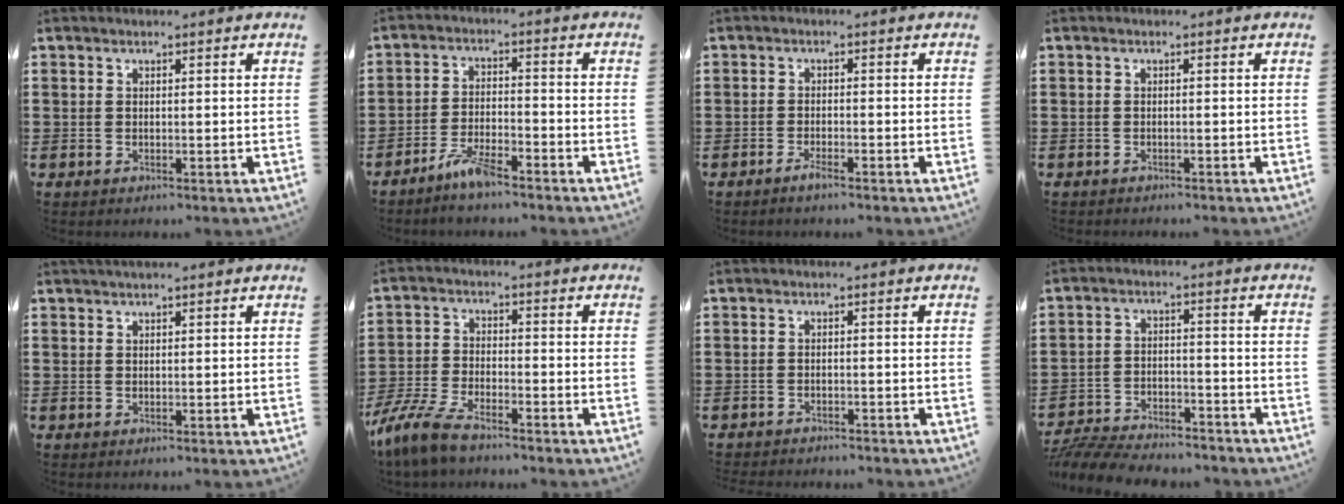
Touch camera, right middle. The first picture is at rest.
{"total": 3.1, "force": [-2.3, 0.3, 2.0], "torque": [-0.049, -0.002, -0.045]}
{"total": 1.8, "force": [-1.4, 0.1, 1.2], "torque": [-0.030, -0.006, -0.026]}
{"total": 0.7, "force": [-0.7, 0.1, 0.1], "torque": [-0.003, 0.000, -0.016]}
{"total": 0.7, "force": [0.6, 0.2, 0.3], "torque": [-0.007, 0.001, 0.012]}
{"total": 6.9, "force": [-5.9, 1.6, 3.2], "torque": [-0.090, -0.003, -0.121]}
{"total": 1.6, "force": [-1.6, 0.2, 0.0], "torque": [-0.005, 0.001, -0.036]}
{"total": 7.2, "force": [-7.0, 1.1, 1.3], "torque": [-0.029, 0.013, -0.140]}